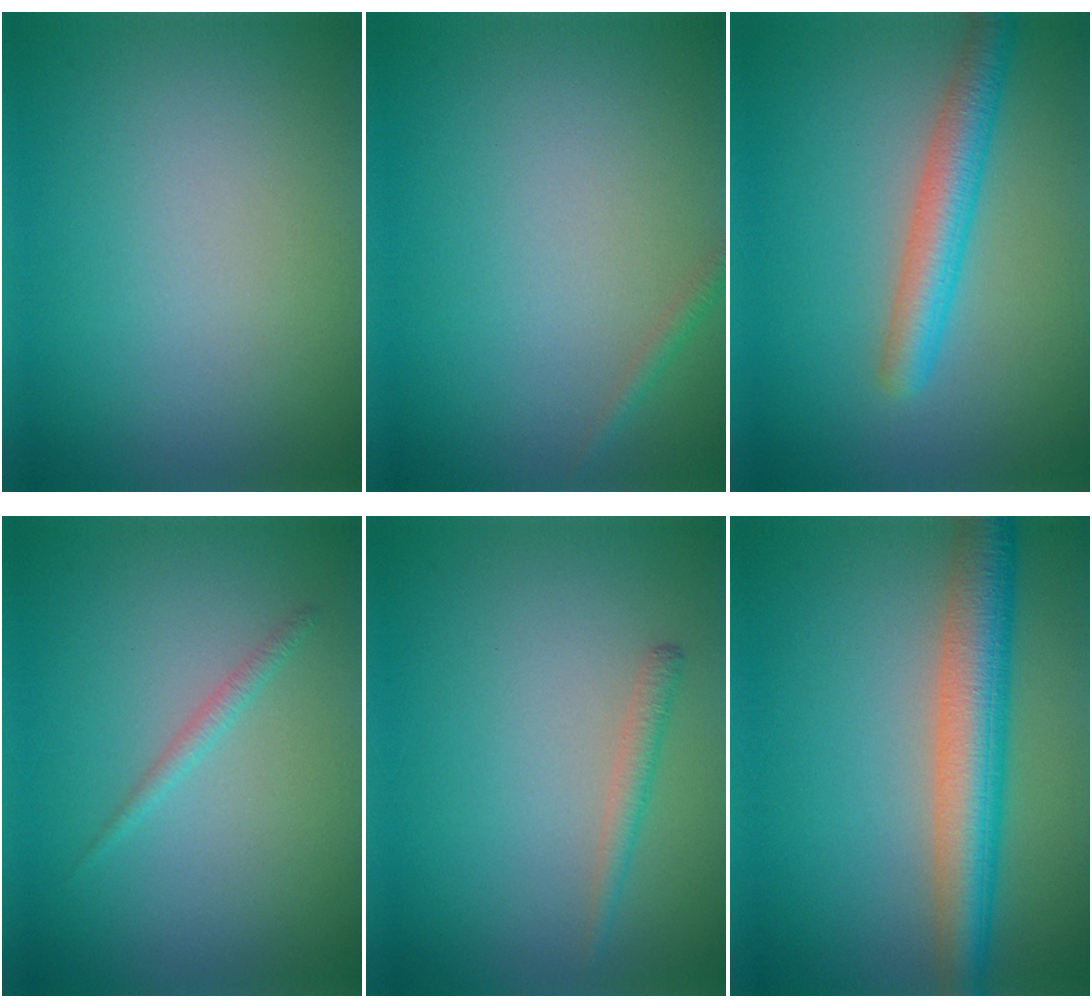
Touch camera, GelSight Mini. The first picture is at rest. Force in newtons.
{"total": 0.9, "press": 0.9, "slide": 0.0}
{"total": 4.1, "press": 4.1, "slide": 0.1}
{"total": 1.0, "press": 1.0, "slide": 0.1}
{"total": 1.4, "press": 1.3, "slide": 0.1}
{"total": 6.7, "press": 6.7, "slide": 0.1}